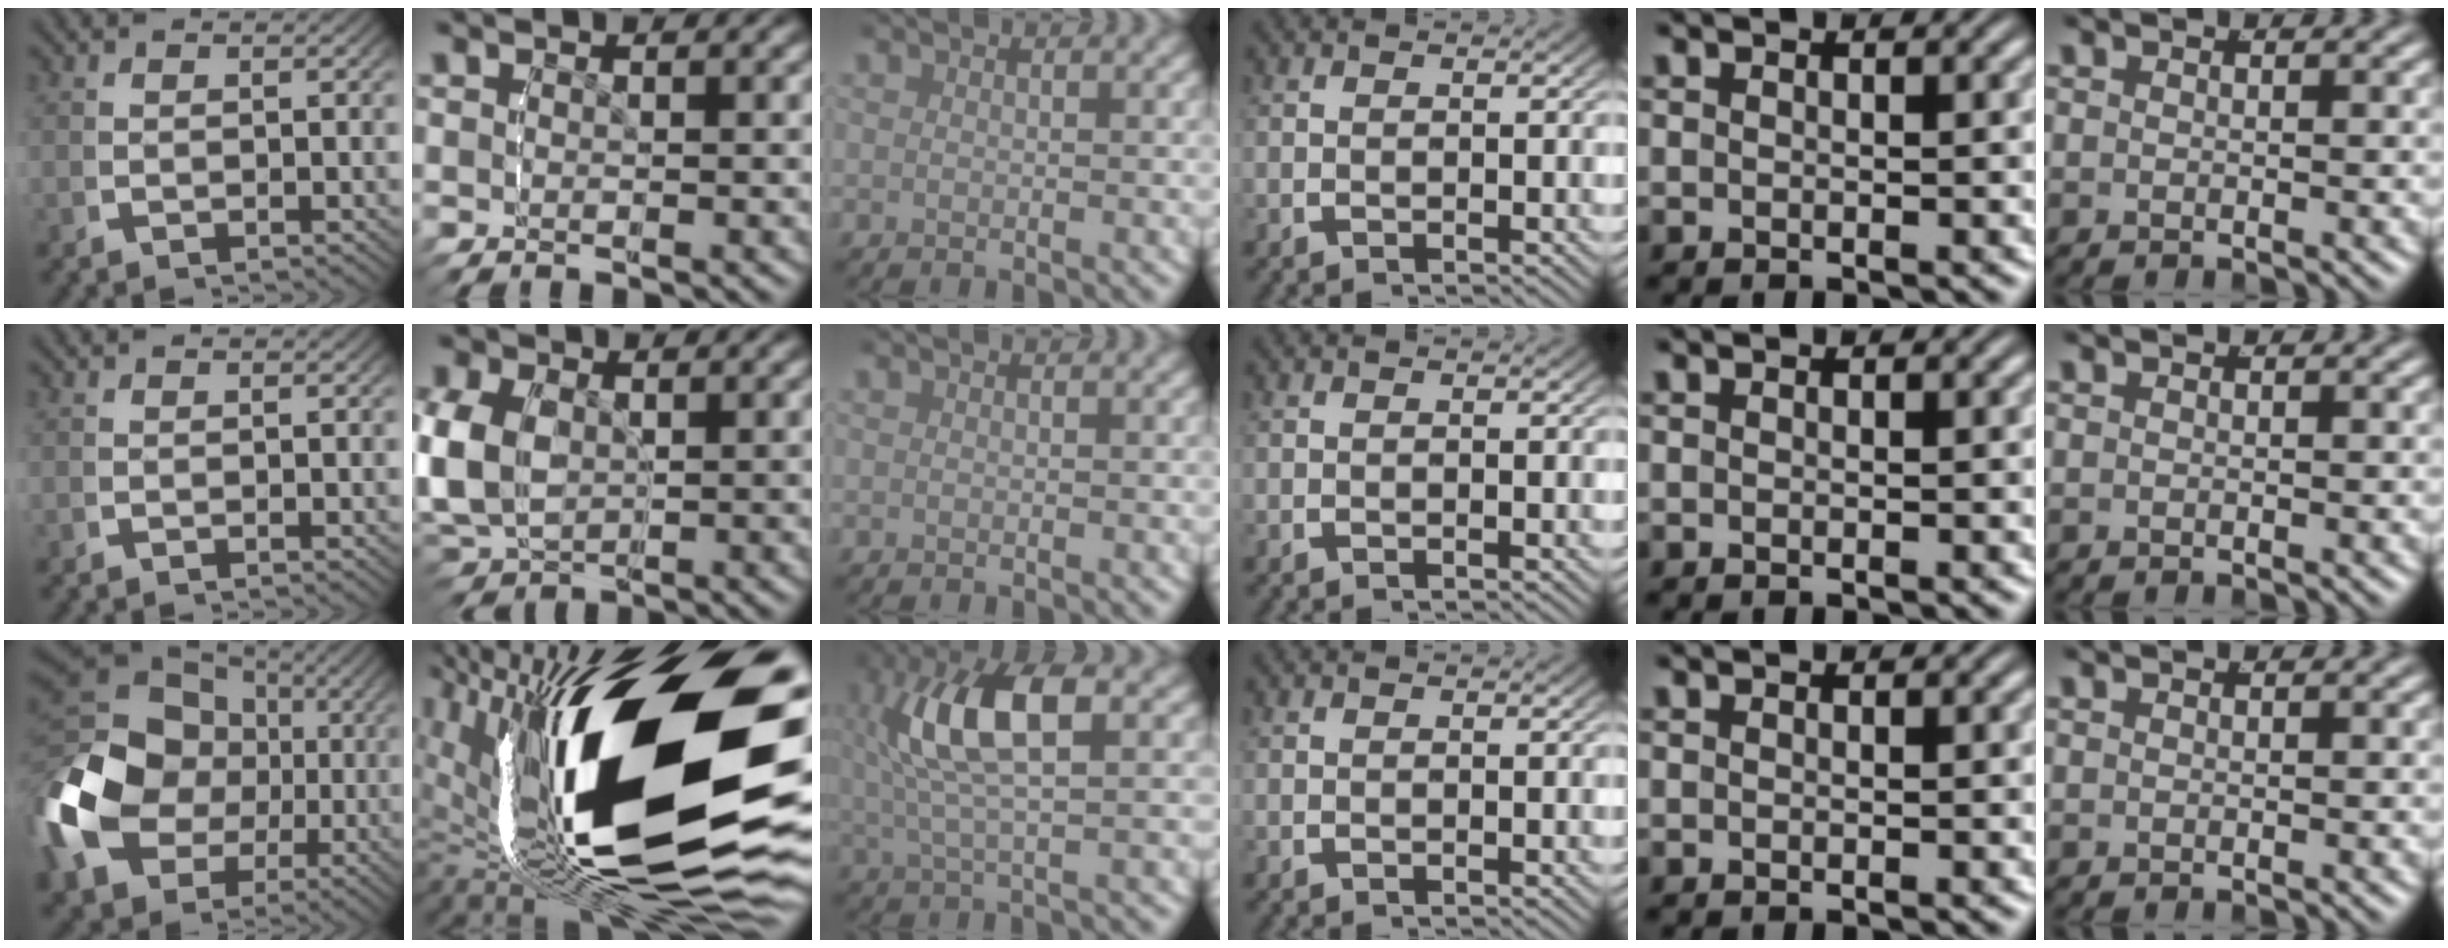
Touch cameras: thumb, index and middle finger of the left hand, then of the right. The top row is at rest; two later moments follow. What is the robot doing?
{"motion": "grasp_and_lifting", "object": "scissors"}